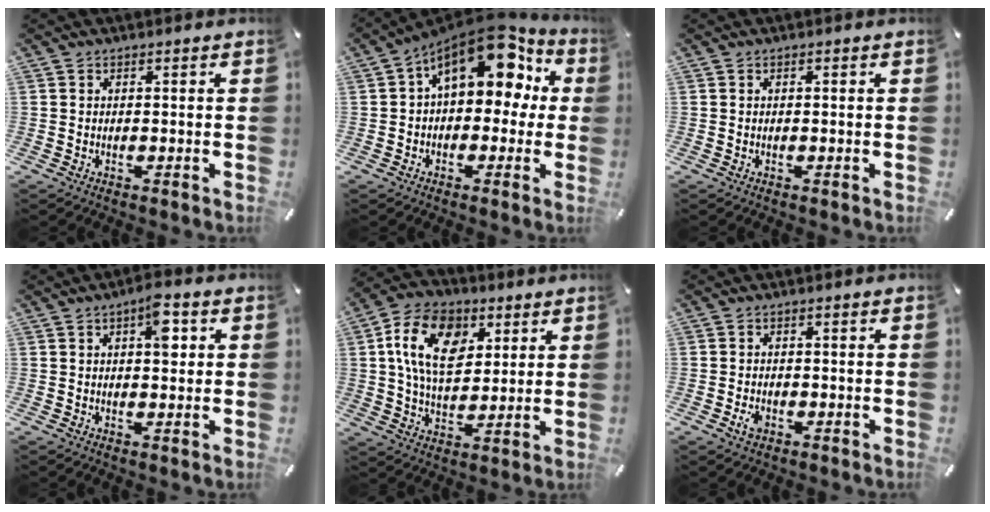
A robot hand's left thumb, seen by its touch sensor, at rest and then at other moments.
{"total": 14.9, "force": [7.7, 8.2, 9.7], "torque": [-0.143, -0.054, 0.135]}
{"total": 0.0}
{"total": 6.2, "force": [1.9, 2.9, 5.2], "torque": [-0.058, -0.009, 0.021]}
{"total": 15.0, "force": [4.9, 10.4, 9.6], "torque": [-0.170, 0.004, 0.089]}
{"total": 2.1, "force": [-0.9, 1.5, 1.2], "torque": [-0.029, 0.003, -0.020]}